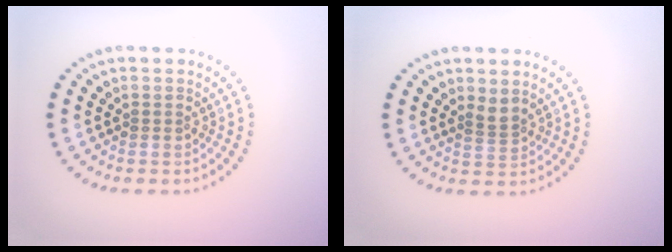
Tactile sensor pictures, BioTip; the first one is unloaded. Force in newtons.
{"total": 1.2, "press": 0.8, "slide": 0.9}